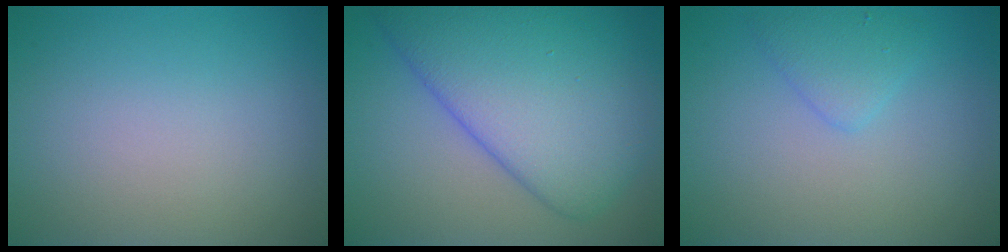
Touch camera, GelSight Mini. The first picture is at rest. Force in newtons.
{"total": 9.9, "press": 9.9, "slide": 0.5}
{"total": 1.9, "press": 1.9, "slide": 0.0}